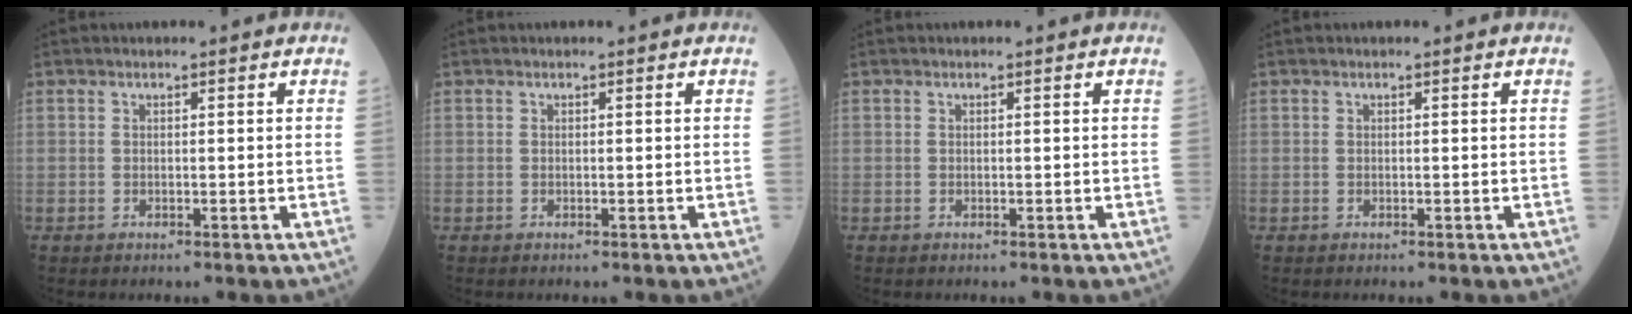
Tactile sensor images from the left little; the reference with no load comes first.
{"total": 0.0}
{"total": 0.0}
{"total": 0.0}